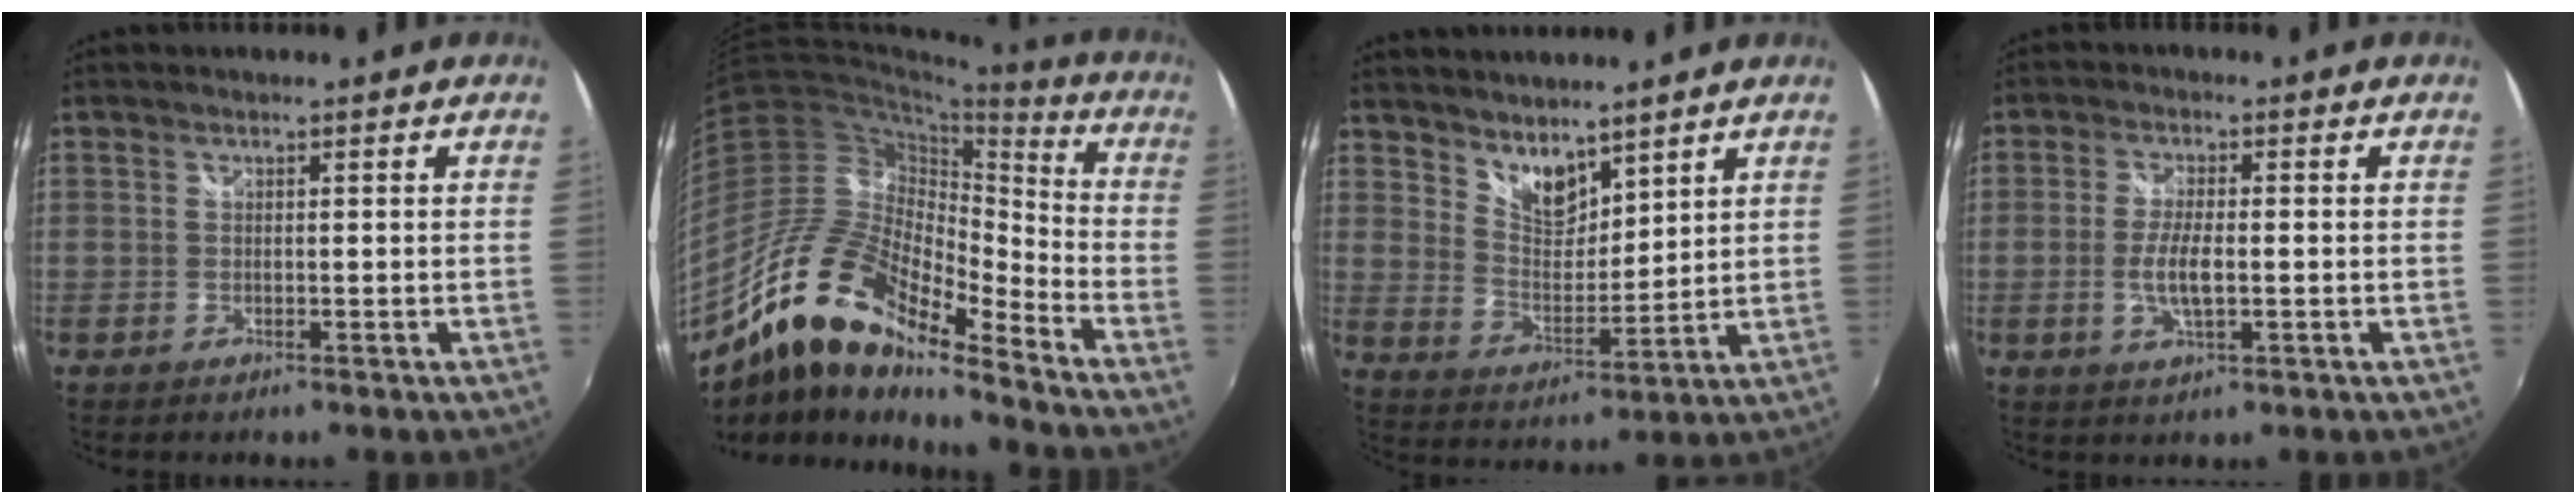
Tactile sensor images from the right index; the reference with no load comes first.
{"total": 16.4, "force": [-12.4, 4.6, 9.6], "torque": [-0.175, -0.001, -0.243]}
{"total": 7.9, "force": [6.5, 3.2, 3.1], "torque": [-0.042, 0.000, 0.124]}
{"total": 5.1, "force": [-0.9, 1.3, 4.9], "torque": [-0.099, -0.005, -0.016]}